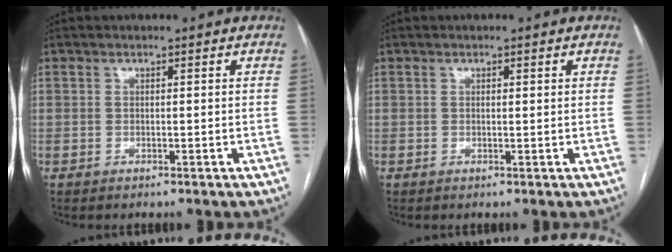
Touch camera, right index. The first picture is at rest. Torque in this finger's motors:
{"motor_torque": [-0.28, 0.17, -0.01, 0.00]}